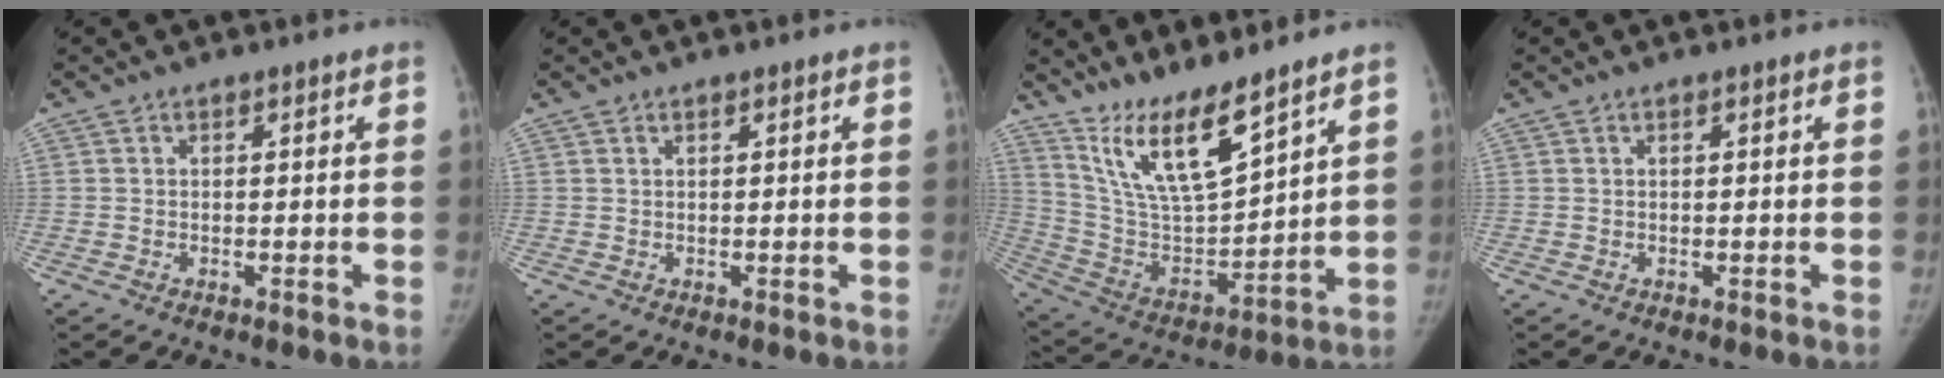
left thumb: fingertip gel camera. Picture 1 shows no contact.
{"total": 0.0}
{"total": 14.5, "force": [10.7, 3.4, 9.1], "torque": [-0.148, -0.069, 0.220]}
{"total": 0.0}